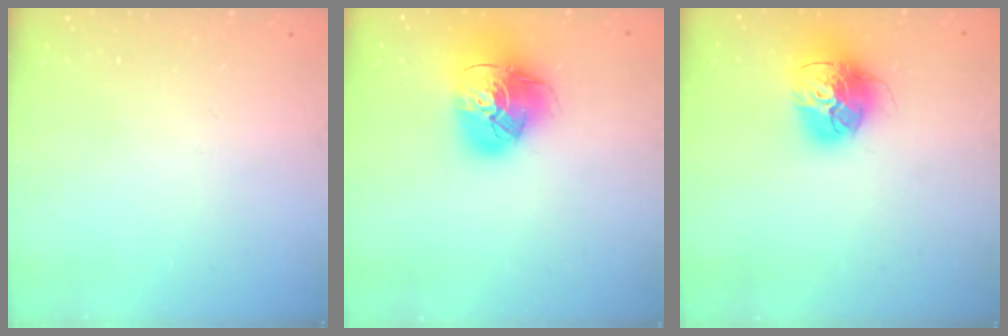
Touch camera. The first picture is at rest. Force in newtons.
{"total": 15.6, "press": 15.5, "slide": 1.6}
{"total": 16.2, "press": 16.1, "slide": 1.6}